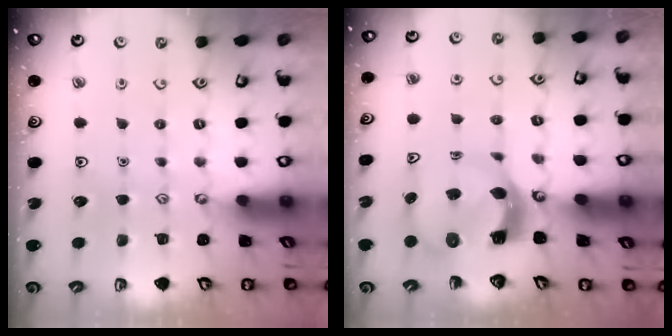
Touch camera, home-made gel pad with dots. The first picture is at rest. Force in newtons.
{"total": 6.3, "press": 6.3, "slide": 0.6}